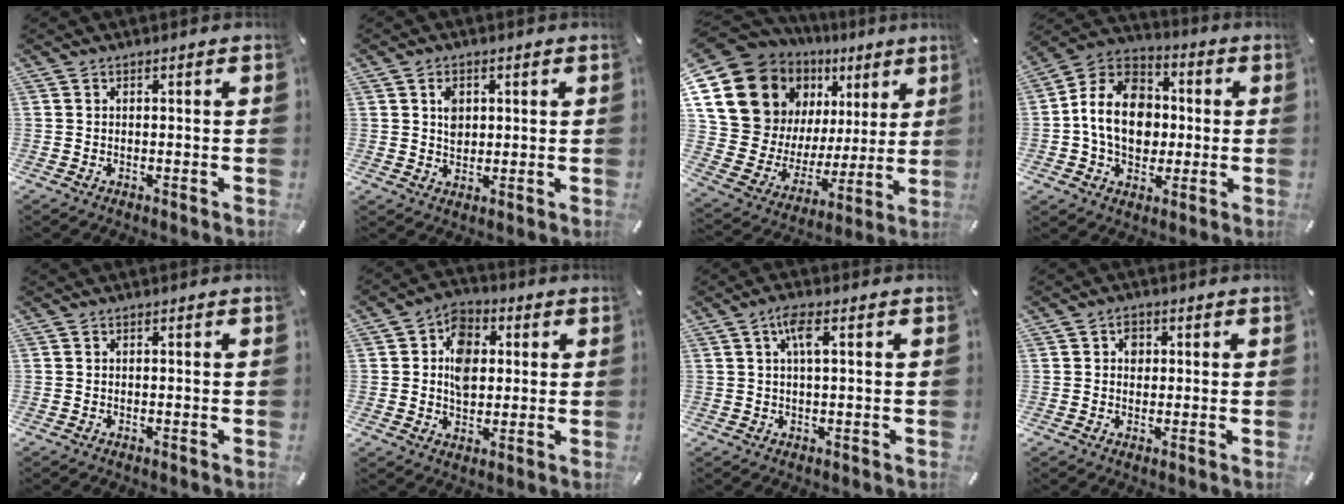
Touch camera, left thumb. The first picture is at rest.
{"total": 3.7, "force": [1.0, 3.0, 1.8], "torque": [-0.017, -0.003, 0.013]}
{"total": 19.0, "force": [9.6, 14.3, 7.9], "torque": [-0.134, -0.075, 0.194]}
{"total": 14.0, "force": [-1.3, 11.4, 8.0], "torque": [-0.178, 0.021, -0.026]}
{"total": 0.0}
{"total": 9.2, "force": [0.9, 7.4, 5.5], "torque": [-0.080, 0.010, 0.018]}
{"total": 4.2, "force": [1.3, 1.1, 3.9], "torque": [-0.079, 0.006, 0.019]}
{"total": 2.6, "force": [0.4, 2.3, 1.3], "torque": [-0.012, 0.001, 0.001]}